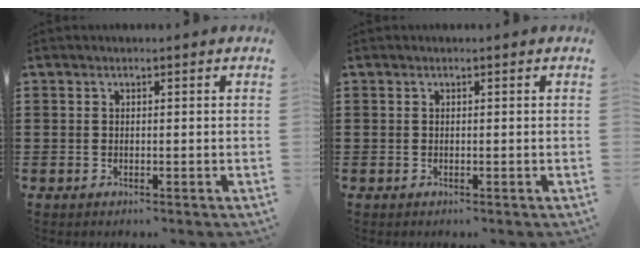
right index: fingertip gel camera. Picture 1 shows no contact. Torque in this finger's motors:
{"motor_torque": [0.14, -0.06, 0.00, 0.00]}